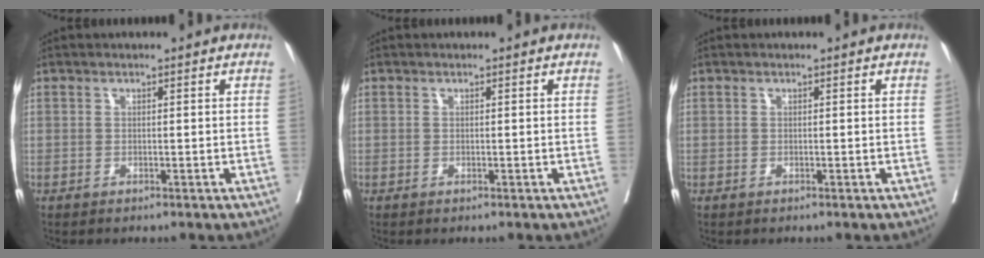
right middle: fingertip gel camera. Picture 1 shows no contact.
{"total": 0.0}
{"total": 0.0}